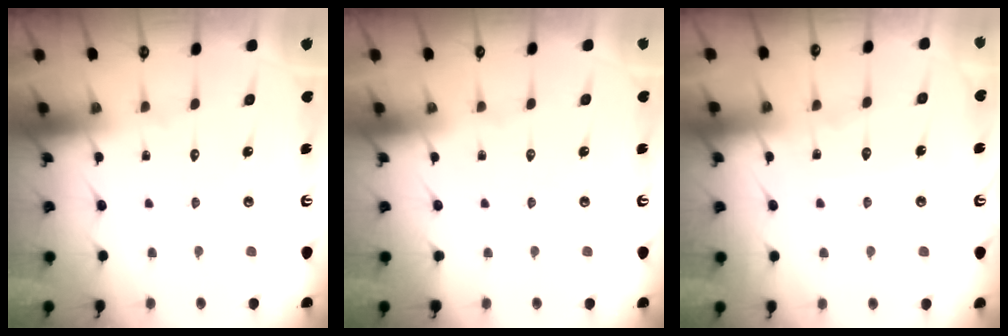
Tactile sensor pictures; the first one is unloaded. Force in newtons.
{"total": 0.0}
{"total": 6.7, "press": 6.6, "slide": 0.6}